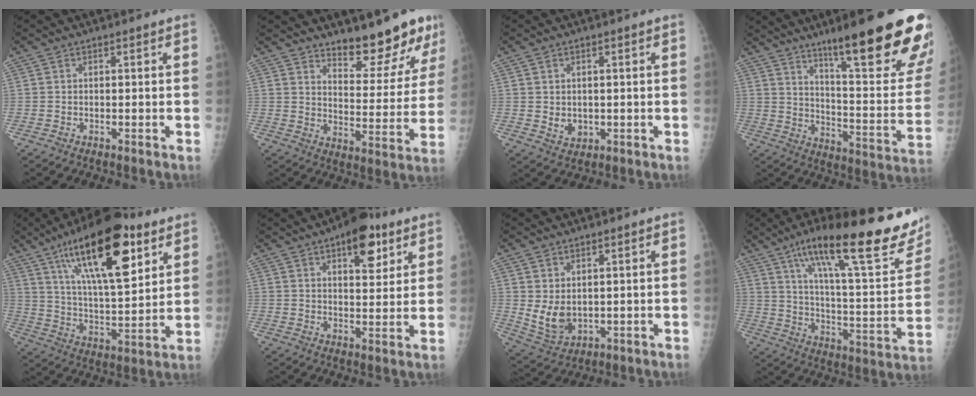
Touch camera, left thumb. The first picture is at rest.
{"total": 13.5, "force": [11.0, 3.9, 6.8], "torque": [-0.048, -0.096, 0.161]}
{"total": 3.4, "force": [0.0, 2.8, 2.1], "torque": [-0.023, -0.005, 0.011]}
{"total": 27.0, "force": [17.3, 4.1, 20.3], "torque": [-0.243, -0.083, 0.257]}
{"total": 23.6, "force": [12.1, 8.4, 18.4], "torque": [-0.277, -0.037, 0.205]}
{"total": 10.5, "force": [5.7, 4.9, 7.4], "torque": [-0.075, -0.022, 0.078]}
{"total": 7.1, "force": [0.9, 4.9, 5.0], "torque": [-0.082, -0.016, 0.038]}
{"total": 30.4, "force": [18.3, 6.8, 23.3], "torque": [-0.323, -0.042, 0.281]}